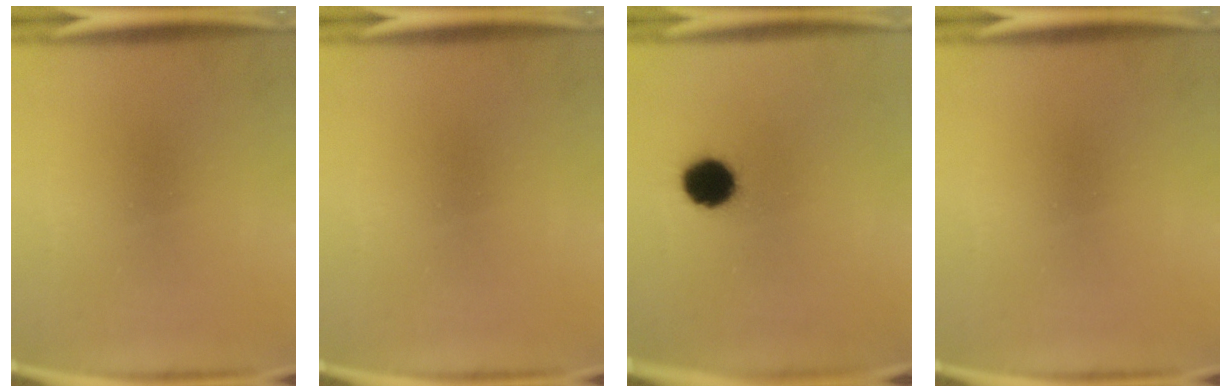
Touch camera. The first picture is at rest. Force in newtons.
{"total": 0.0}
{"total": 9.0}
{"total": 0.0}